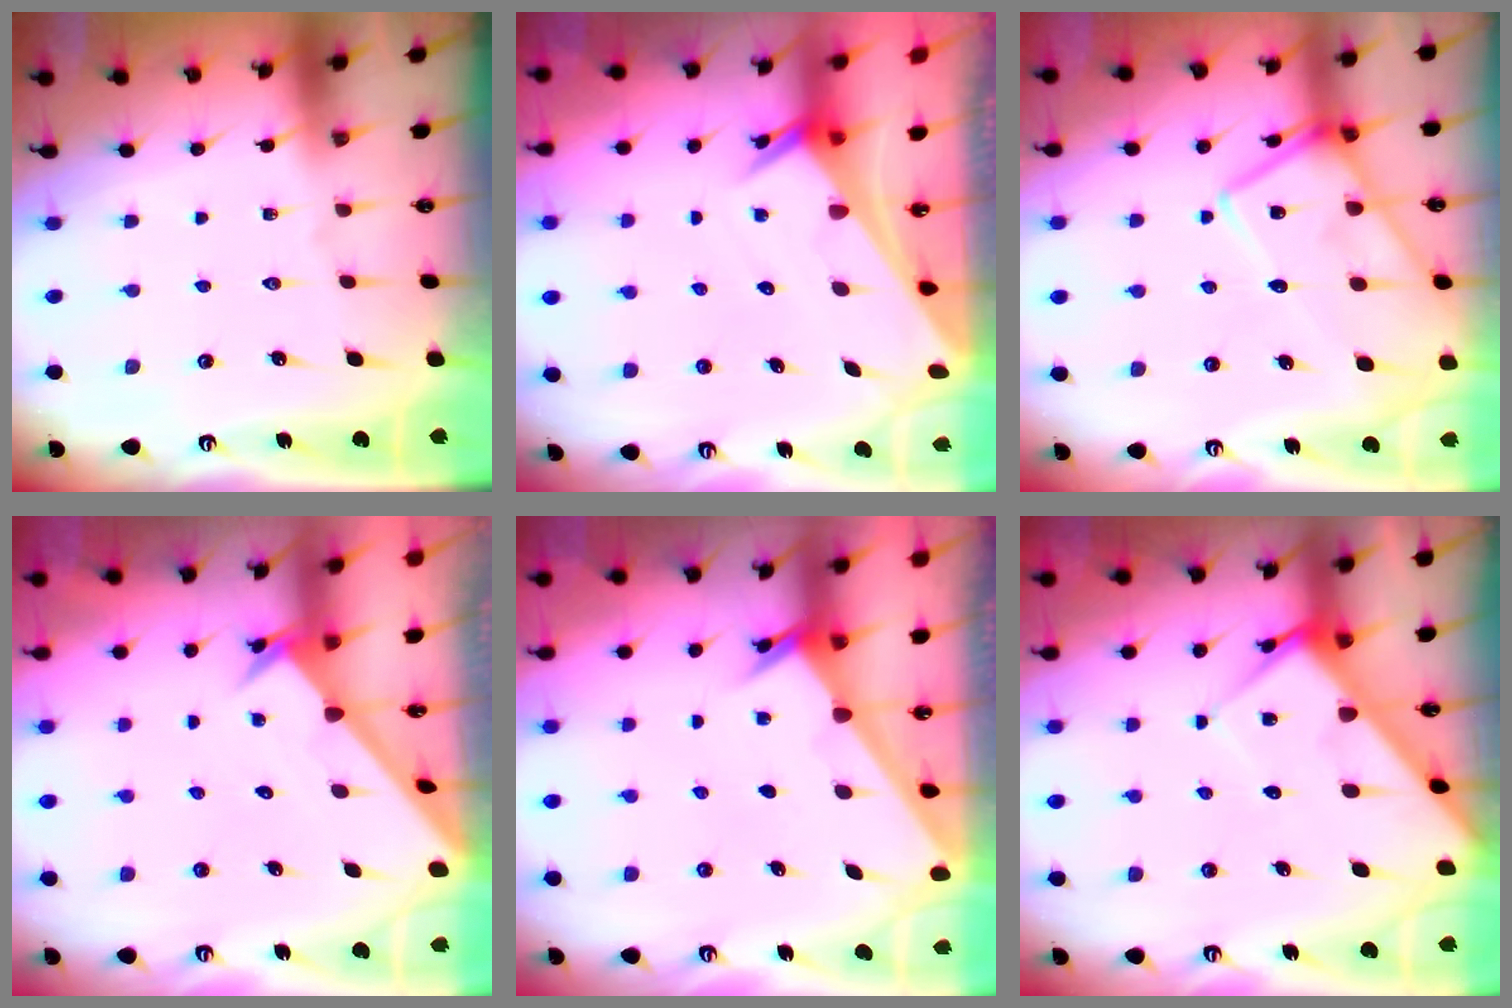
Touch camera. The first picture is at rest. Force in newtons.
{"total": 2.9, "press": 2.9, "slide": 0.2}
{"total": 15.5, "press": 15.5, "slide": 1.4}
{"total": 2.4, "press": 2.4, "slide": 0.2}
{"total": 2.3, "press": 2.3, "slide": 0.3}
{"total": 5.3, "press": 5.3, "slide": 0.6}